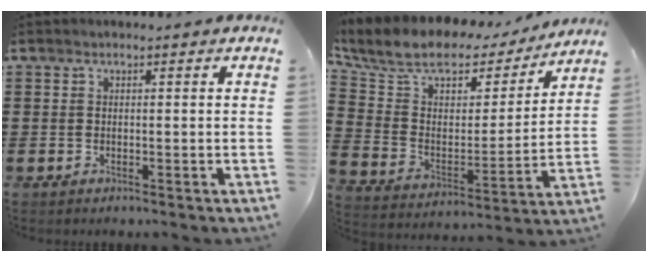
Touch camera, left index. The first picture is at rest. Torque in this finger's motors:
{"motor_torque": [2.14, 0.00, -0.03, -0.14]}